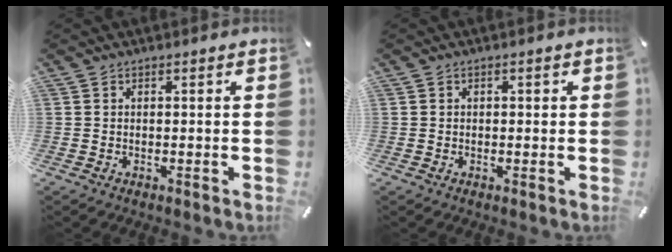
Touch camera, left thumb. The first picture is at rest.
{"total": 0.9, "force": [-0.1, 0.8, 0.3], "torque": [-0.006, 0.005, -0.004]}